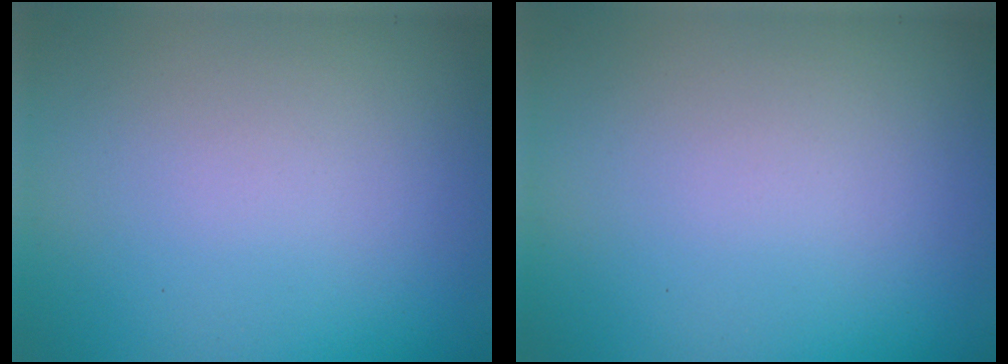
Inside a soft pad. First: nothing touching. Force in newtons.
{"total": 0.0}